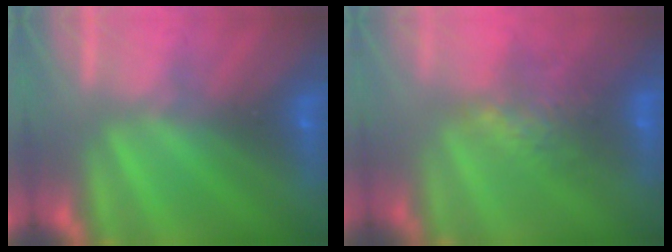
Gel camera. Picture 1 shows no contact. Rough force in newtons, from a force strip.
{"total": 5.8}